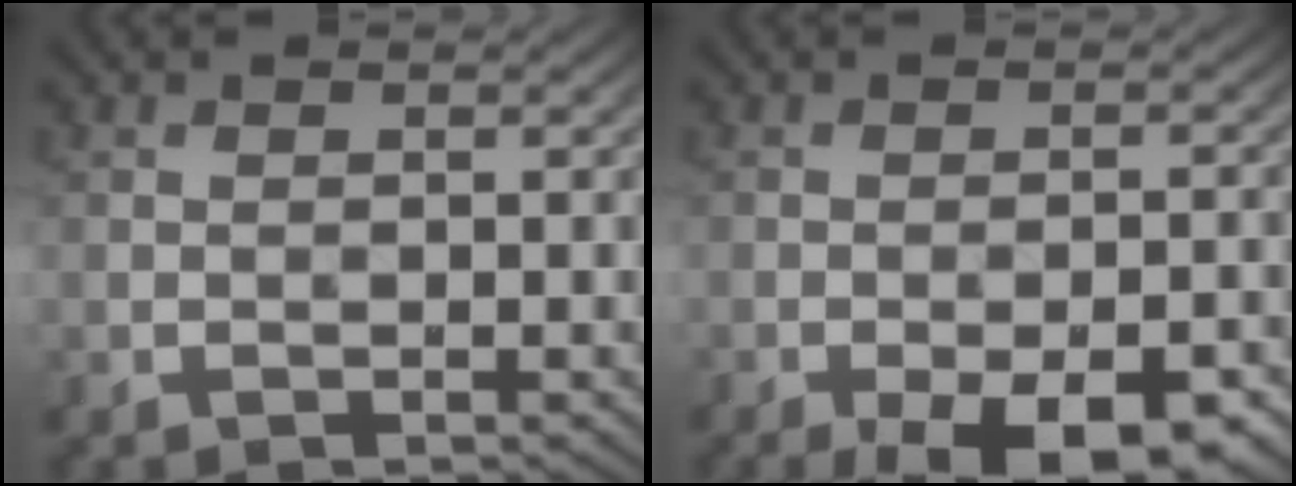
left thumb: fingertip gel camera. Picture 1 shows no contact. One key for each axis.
{"total": 10.4, "fx": -6.8, "fy": 3.8, "fz": 6.9, "tx": -0.104, "ty": -0.010, "tz": -0.089}